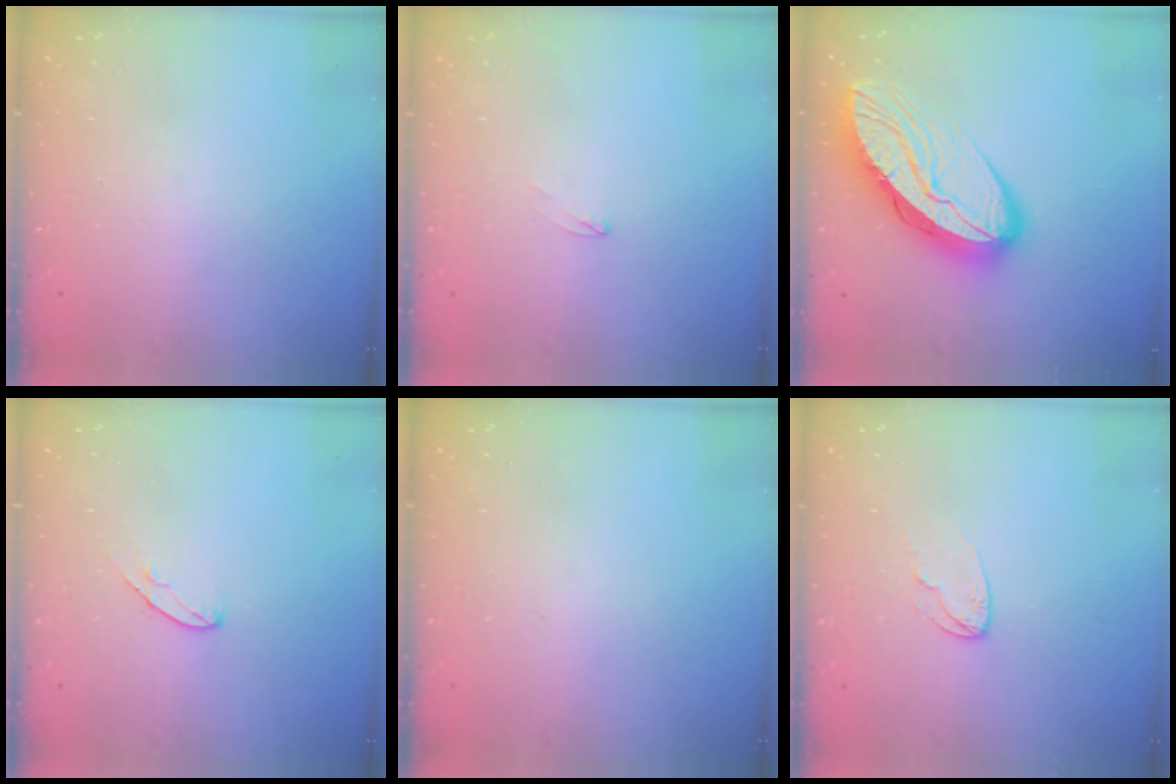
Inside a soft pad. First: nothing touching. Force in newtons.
{"total": 2.2, "press": 2.2, "slide": 0.2}
{"total": 16.1, "press": 16.0, "slide": 1.3}
{"total": 5.6, "press": 5.5, "slide": 0.5}
{"total": 0.0}
{"total": 6.0, "press": 6.0, "slide": 0.4}